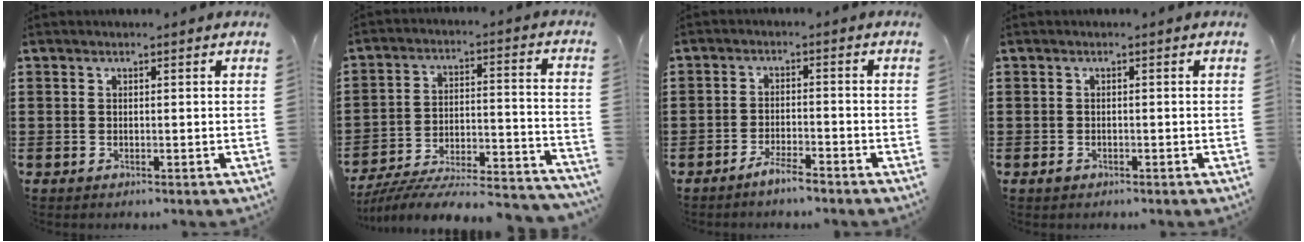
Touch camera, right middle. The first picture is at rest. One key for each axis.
{"total": 7.0, "fx": -6.5, "fy": 0.4, "fz": 2.5, "tx": -0.044, "ty": -0.006, "tz": -0.131}
{"total": 3.0, "fx": -2.8, "fy": 0.2, "fz": 1.1, "tx": -0.029, "ty": 0.001, "tz": -0.056}
{"total": 0.8, "fx": -0.5, "fy": 0.4, "fz": 0.4, "tx": -0.009, "ty": -0.001, "tz": -0.009}